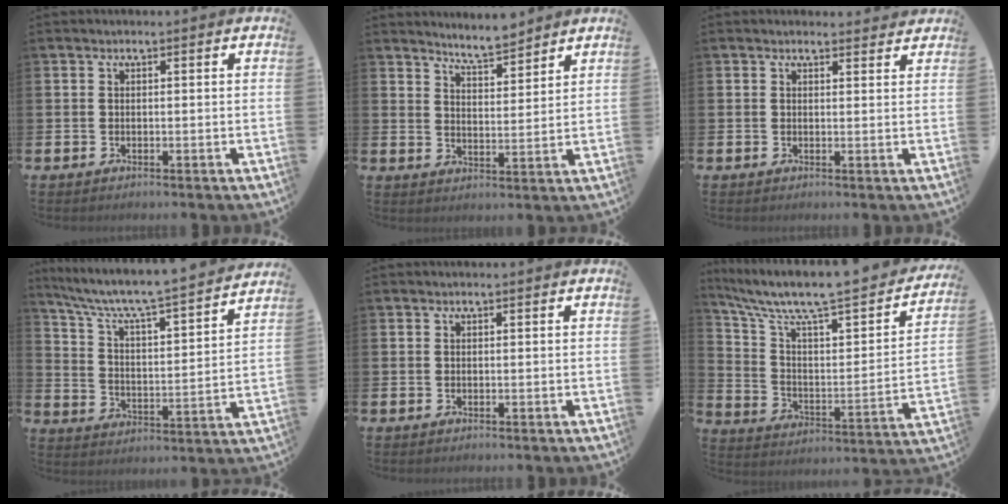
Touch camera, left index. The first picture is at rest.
{"total": 5.6, "force": [5.5, 0.4, 0.7], "torque": [-0.025, -0.030, 0.099]}
{"total": 1.6, "force": [1.5, 0.4, 0.0], "torque": [0.008, -0.004, 0.025]}
{"total": 7.2, "force": [6.5, 0.5, 3.1], "torque": [-0.091, -0.054, 0.105]}
{"total": 0.0}
{"total": 8.6, "force": [7.2, 1.8, 4.4], "torque": [-0.107, -0.066, 0.111]}